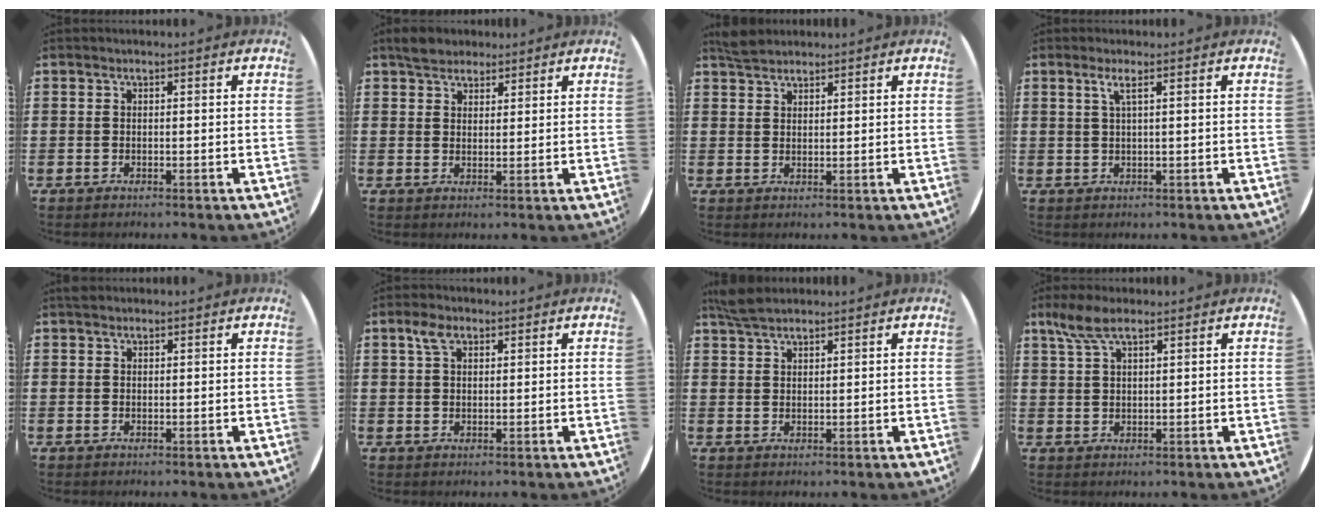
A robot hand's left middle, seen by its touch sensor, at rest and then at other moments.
{"total": 3.2, "force": [2.8, 1.5, 0.3], "torque": [-0.006, 0.003, 0.054]}
{"total": 2.7, "force": [2.5, 0.9, 0.5], "torque": [-0.007, 0.002, 0.047]}
{"total": 1.7, "force": [0.7, -0.1, 1.5], "torque": [-0.031, 0.000, 0.011]}
{"total": 0.6, "force": [0.5, 0.3, 0.0], "torque": [0.007, -0.001, 0.009]}
{"total": 3.0, "force": [1.8, 1.7, 1.7], "torque": [-0.030, 0.003, 0.033]}
{"total": 3.2, "force": [2.9, 0.8, 1.2], "torque": [-0.030, 0.003, 0.055]}
{"total": 4.8, "force": [3.2, 1.6, 3.1], "torque": [-0.069, 0.006, 0.059]}